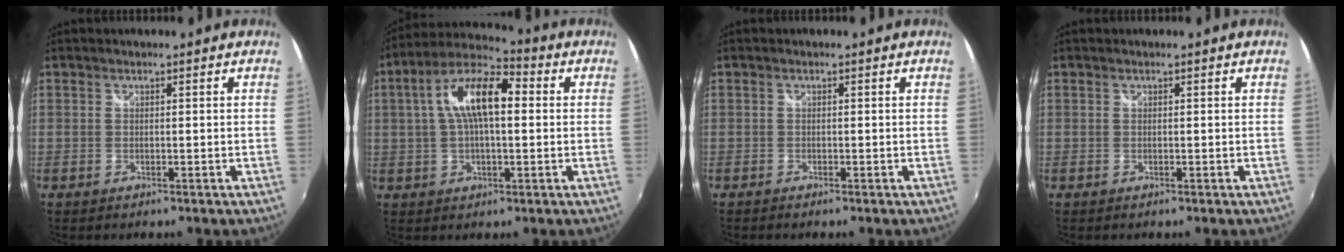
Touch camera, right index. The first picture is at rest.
{"total": 12.9, "force": [1.9, 5.3, 11.6], "torque": [-0.217, 0.027, 0.026]}
{"total": 0.6, "force": [-0.5, 0.2, 0.2], "torque": [-0.007, -0.003, -0.012]}
{"total": 0.0}